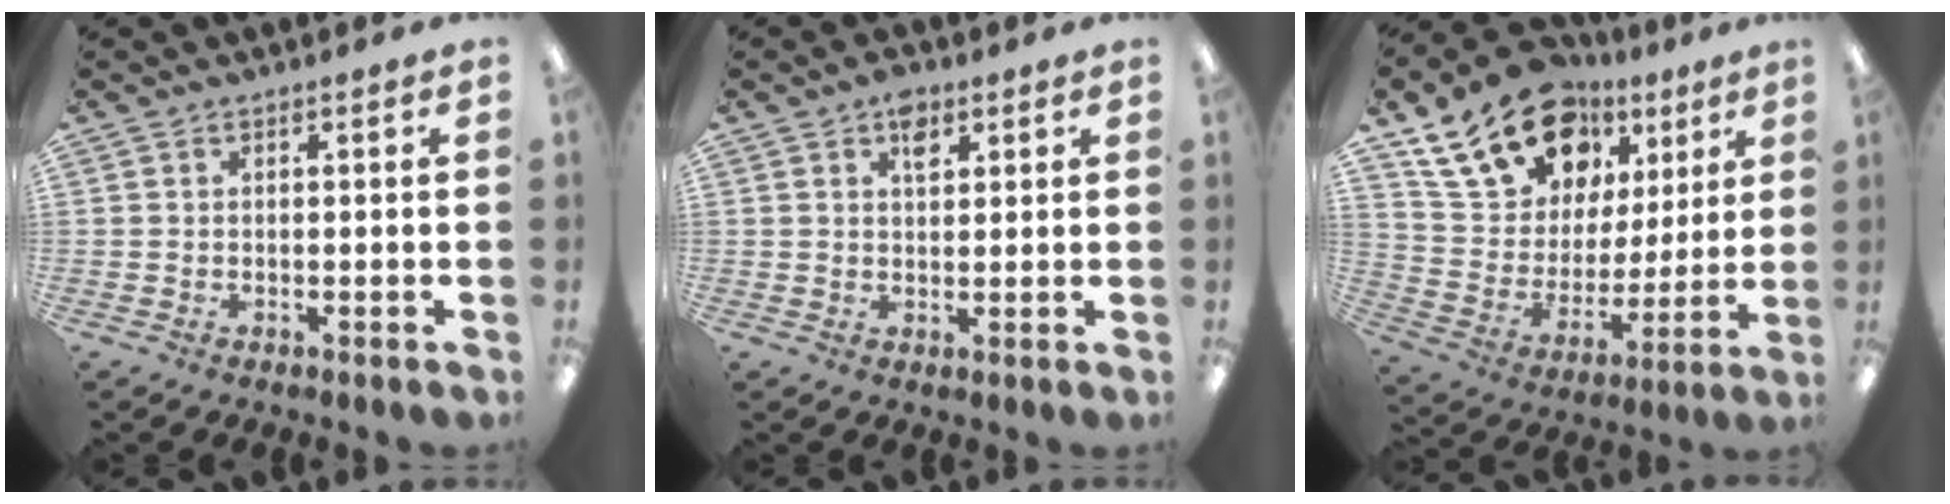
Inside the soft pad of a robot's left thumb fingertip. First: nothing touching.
{"total": 4.4, "force": [2.5, 2.5, 2.6], "torque": [-0.034, -0.006, 0.041]}
{"total": 20.4, "force": [13.0, 12.8, 9.0], "torque": [-0.153, -0.065, 0.238]}